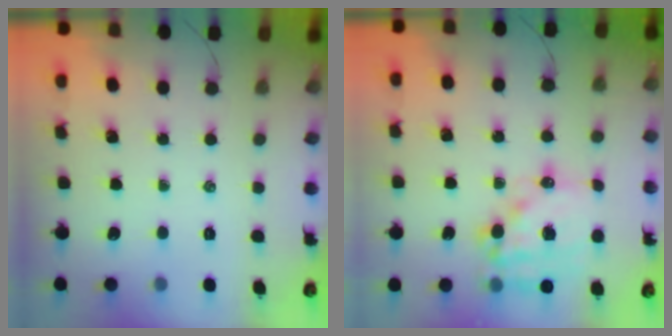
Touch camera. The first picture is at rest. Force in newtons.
{"total": 16.2, "press": 15.7, "slide": 4.0}